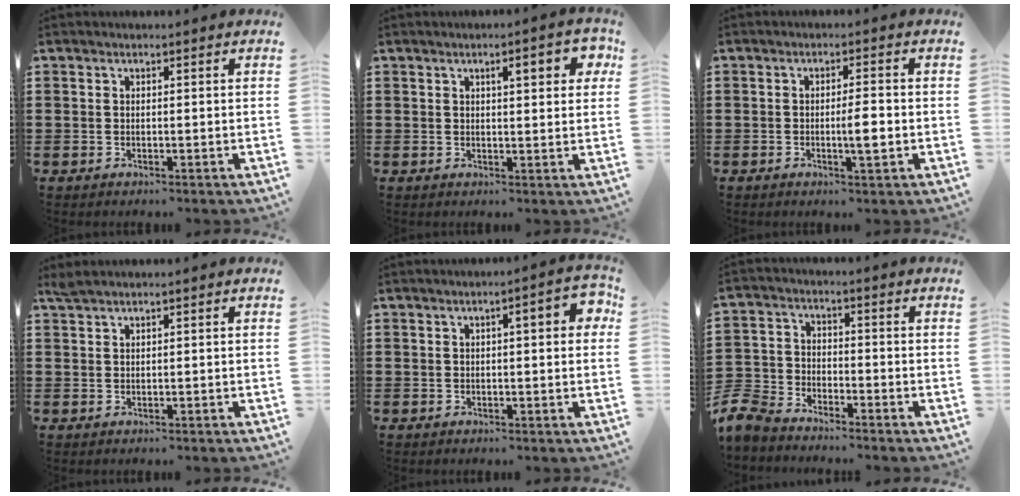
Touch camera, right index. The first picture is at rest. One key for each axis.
{"total": 4.4, "fx": 1.6, "fy": 1.2, "fz": 3.9, "tx": -0.055, "ty": -0.001, "tz": 0.019}
{"total": 3.8, "fx": -0.7, "fy": 0.5, "fz": 3.7, "tx": -0.062, "ty": -0.002, "tz": -0.012}
{"total": 0.9, "fx": 0.7, "fy": 0.0, "fz": 0.5, "tx": -0.012, "ty": -0.001, "tz": 0.014}
{"total": 4.2, "fx": 0.7, "fy": 0.8, "fz": 4.1, "tx": -0.052, "ty": -0.001, "tz": 0.004}
{"total": 6.3, "fx": -5.9, "fy": 1.6, "fz": 1.1, "tx": -0.056, "ty": 0.000, "tz": -0.128}